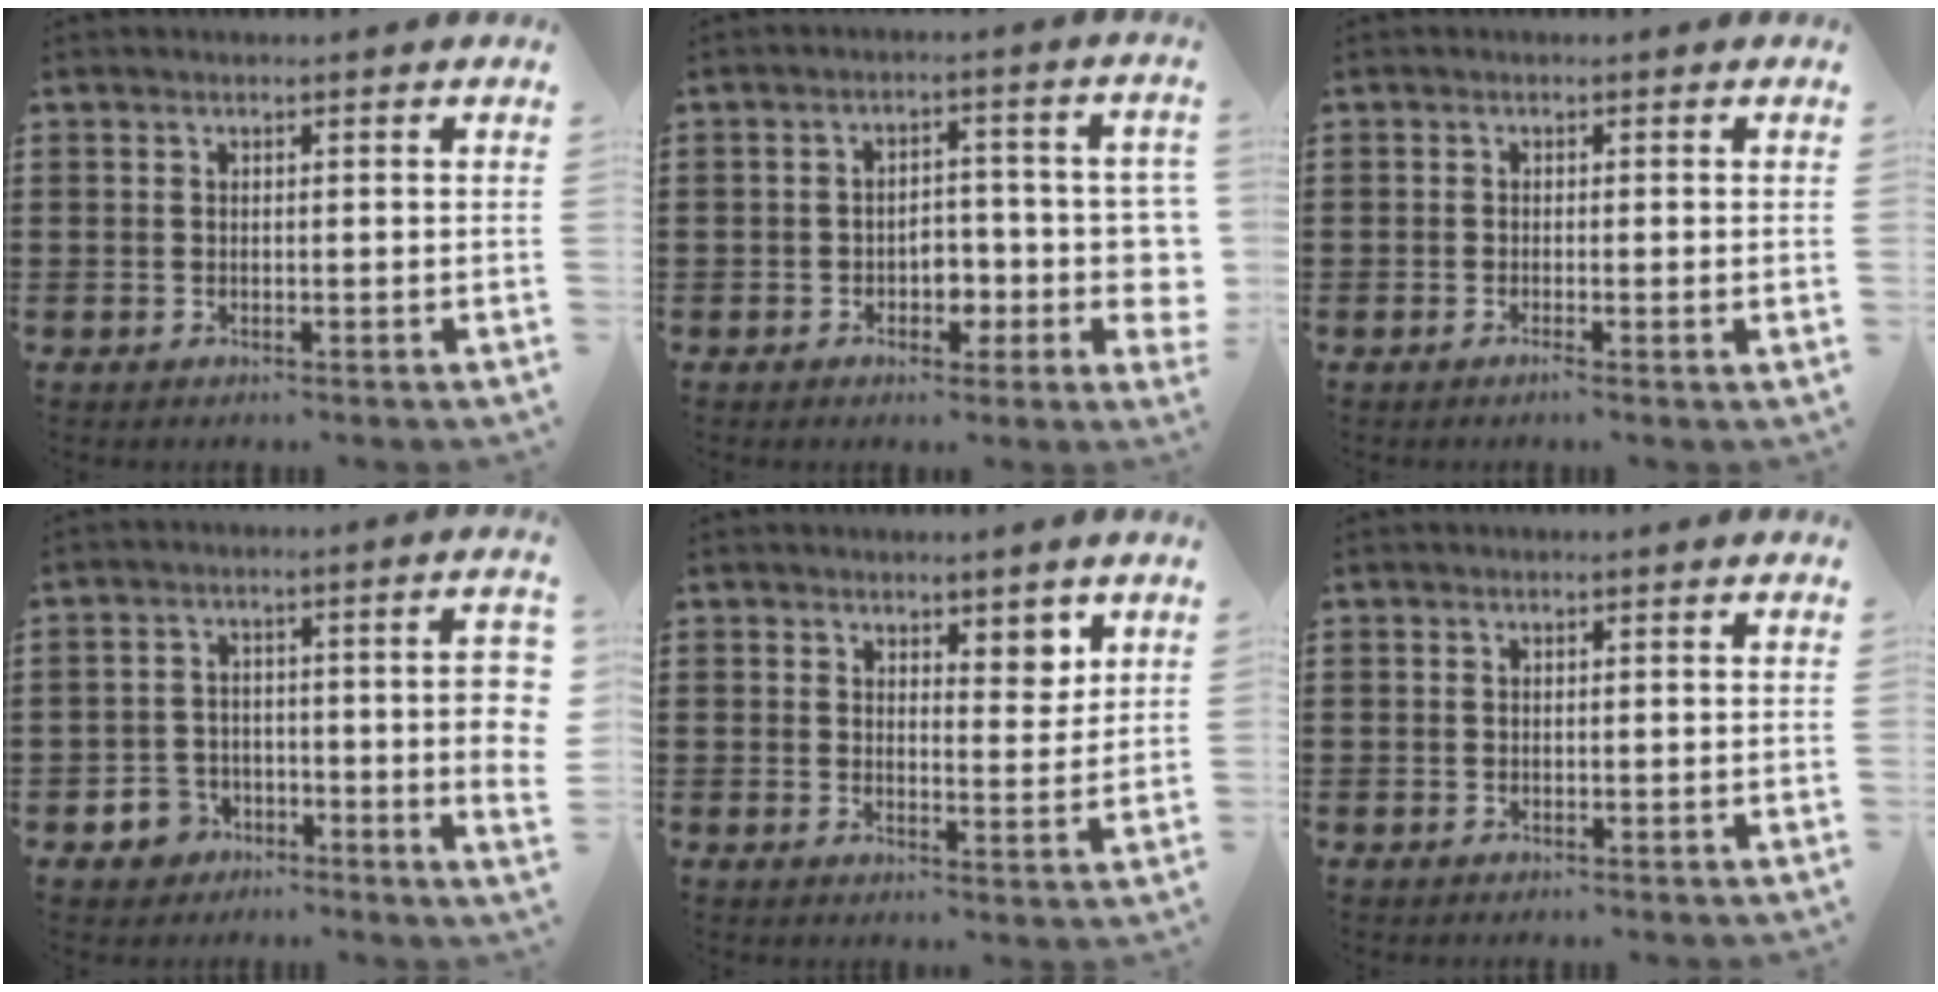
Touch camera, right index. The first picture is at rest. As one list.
[{"total": 4.7, "force": [-1.7, 3.2, 3.1], "torque": [-0.043, 0.002, -0.035]}, {"total": 1.0, "force": [-0.4, -0.1, 0.9], "torque": [-0.015, -0.006, -0.007]}, {"total": 6.5, "force": [-2.8, 3.1, 4.9], "torque": [-0.093, 0.010, -0.054]}, {"total": 3.8, "force": [3.2, 1.7, 1.3], "torque": [-0.018, -0.002, 0.055]}, {"total": 0.0}]